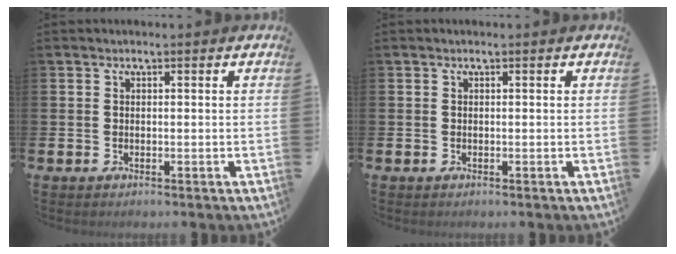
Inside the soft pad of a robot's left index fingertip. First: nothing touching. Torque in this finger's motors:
{"motor_torque": [-0.03, 0.02, -0.01, -0.01]}